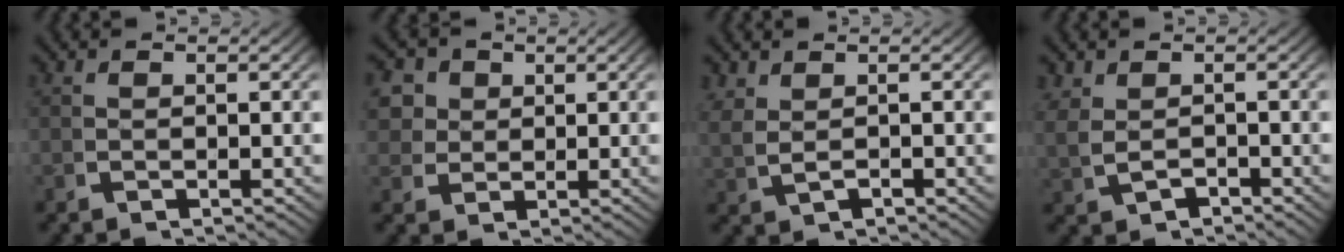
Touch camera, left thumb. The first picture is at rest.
{"total": 5.4, "force": [2.2, 4.4, 2.2], "torque": [-0.055, -0.006, 0.042]}
{"total": 1.8, "force": [0.9, 1.0, 1.2], "torque": [-0.030, -0.003, 0.027]}
{"total": 2.1, "force": [0.0, 1.7, 1.3], "torque": [-0.038, -0.013, 0.013]}